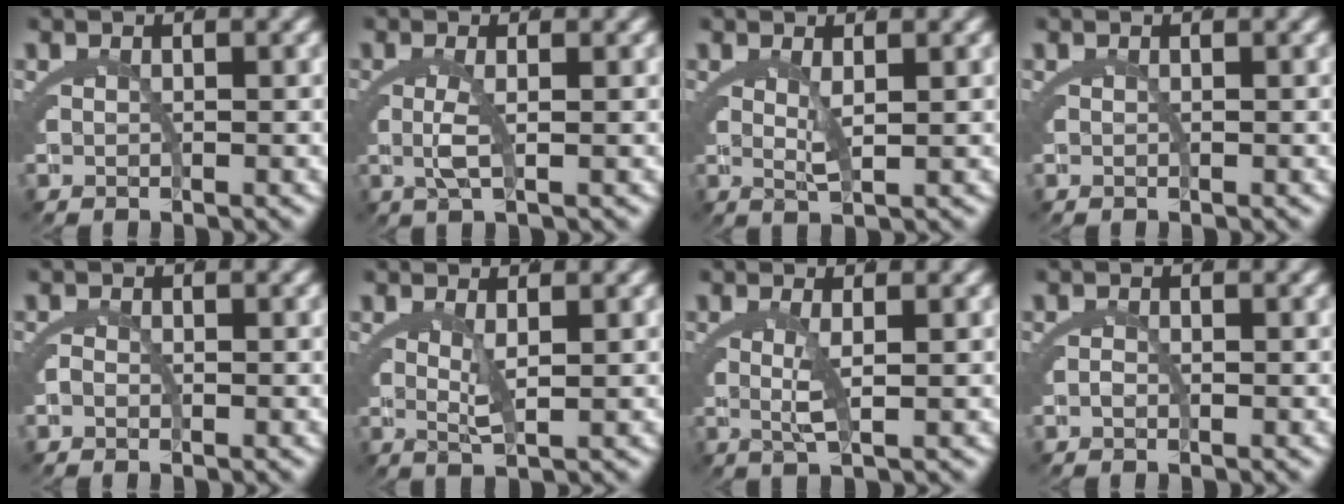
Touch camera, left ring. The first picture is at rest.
{"total": 2.5, "force": [0.2, -0.4, 2.5], "torque": [-0.052, -0.006, 0.008]}
{"total": 2.2, "force": [0.8, -0.6, 1.9], "torque": [-0.029, -0.011, 0.023]}
{"total": 0.0}
{"total": 0.6, "force": [-0.4, -0.1, 0.3], "torque": [-0.013, -0.005, -0.007]}
{"total": 2.5, "force": [0.9, -0.5, 2.3], "torque": [-0.035, -0.010, 0.025]}
{"total": 2.9, "force": [0.6, -0.2, 2.9], "torque": [-0.053, -0.008, 0.016]}
{"total": 0.6, "force": [-0.3, -0.4, 0.2], "torque": [-0.005, -0.005, -0.006]}